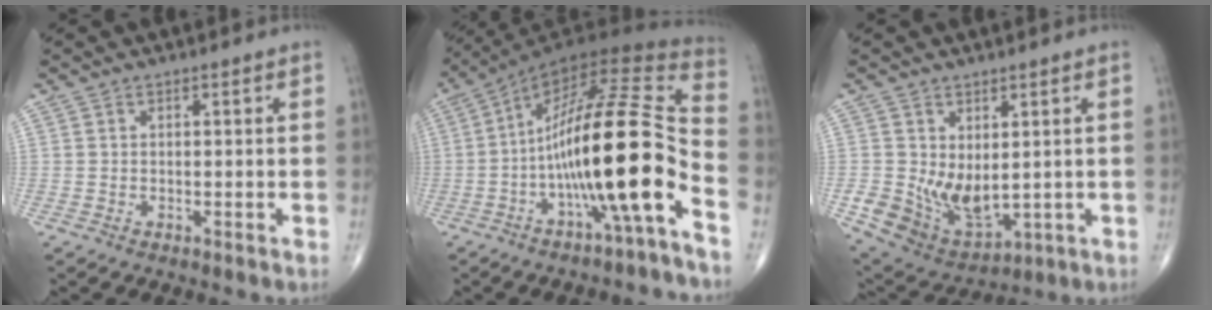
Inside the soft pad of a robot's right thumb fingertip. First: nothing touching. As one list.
[{"total": 21.1, "force": [-7.4, 3.1, 19.6], "torque": [-0.355, 0.069, -0.121]}, {"total": 10.6, "force": [0.2, 7.2, 7.8], "torque": [-0.118, -0.017, 0.032]}]